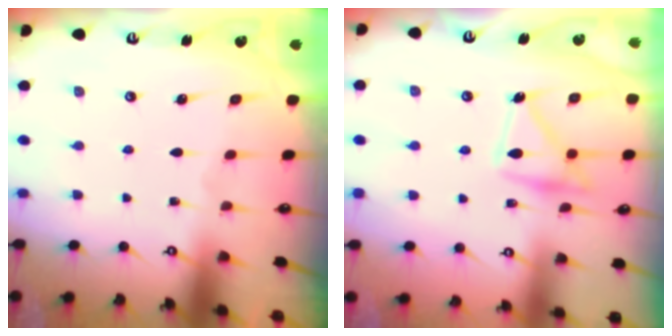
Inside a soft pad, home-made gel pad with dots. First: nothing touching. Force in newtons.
{"total": 15.7, "press": 15.7, "slide": 0.9}